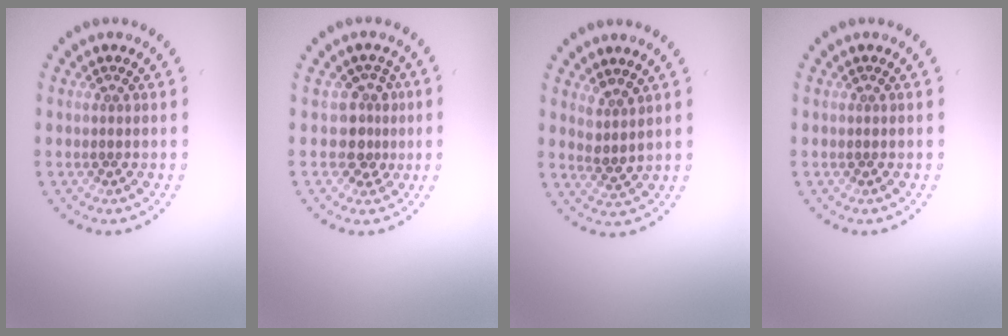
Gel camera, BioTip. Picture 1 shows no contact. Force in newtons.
{"total": 2.5, "press": 1.8, "slide": 1.8}
{"total": 1.9, "press": 1.4, "slide": 1.2}
{"total": 0.0}